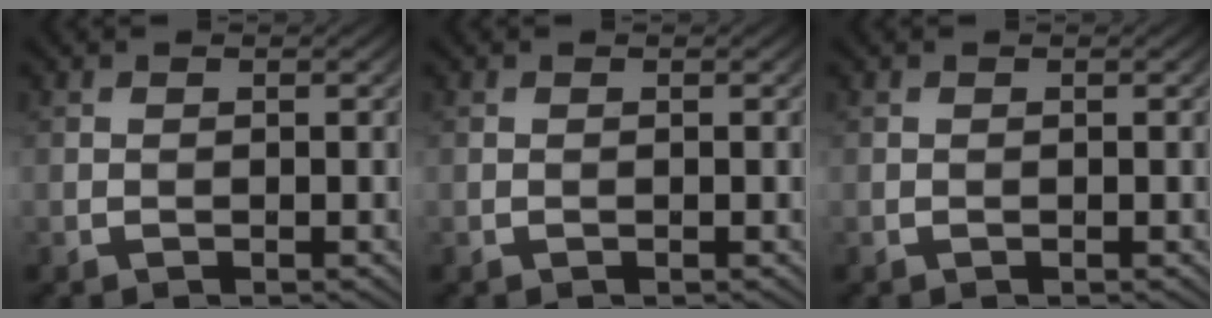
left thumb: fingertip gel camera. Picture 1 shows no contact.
{"total": 0.0}
{"total": 0.0}